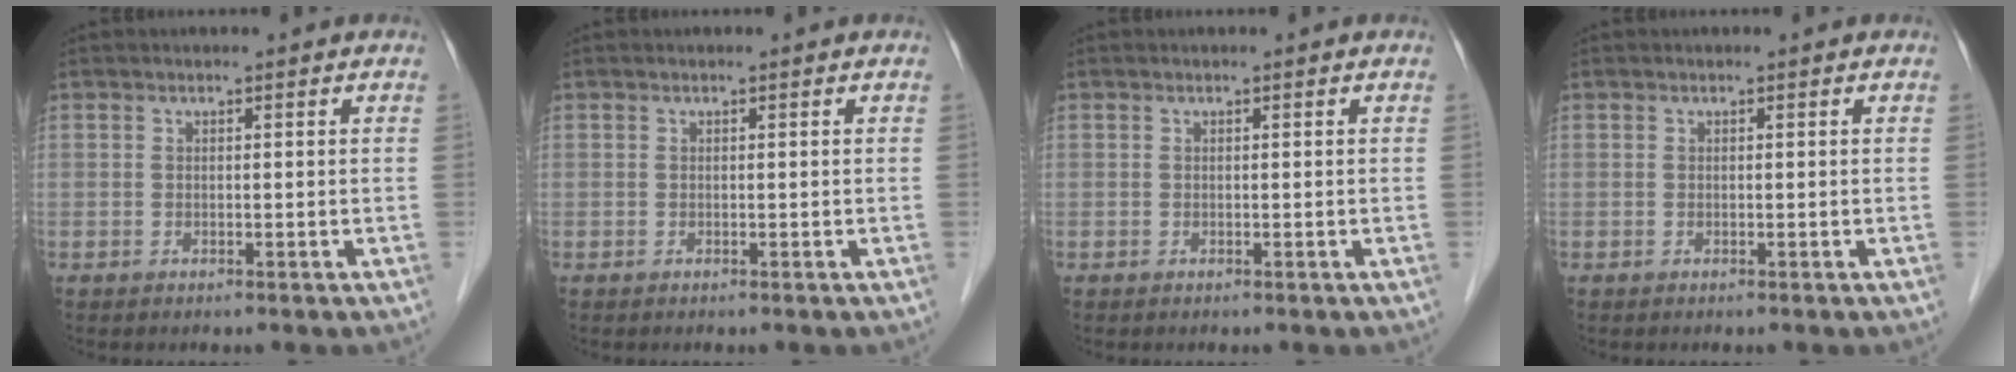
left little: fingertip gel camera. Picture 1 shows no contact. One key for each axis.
{"total": 0.0}
{"total": 0.0}
{"total": 0.0}